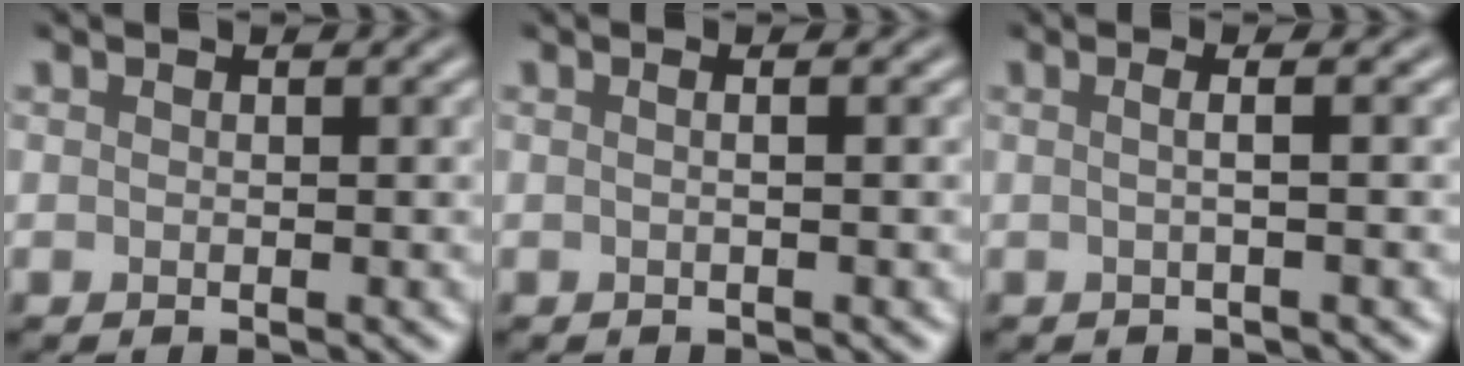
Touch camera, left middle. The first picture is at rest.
{"total": 2.2, "force": [0.5, 1.2, 1.8], "torque": [-0.003, 0.008, -0.021]}
{"total": 2.4, "force": [0.4, 1.0, 2.2], "torque": [-0.017, 0.004, -0.021]}